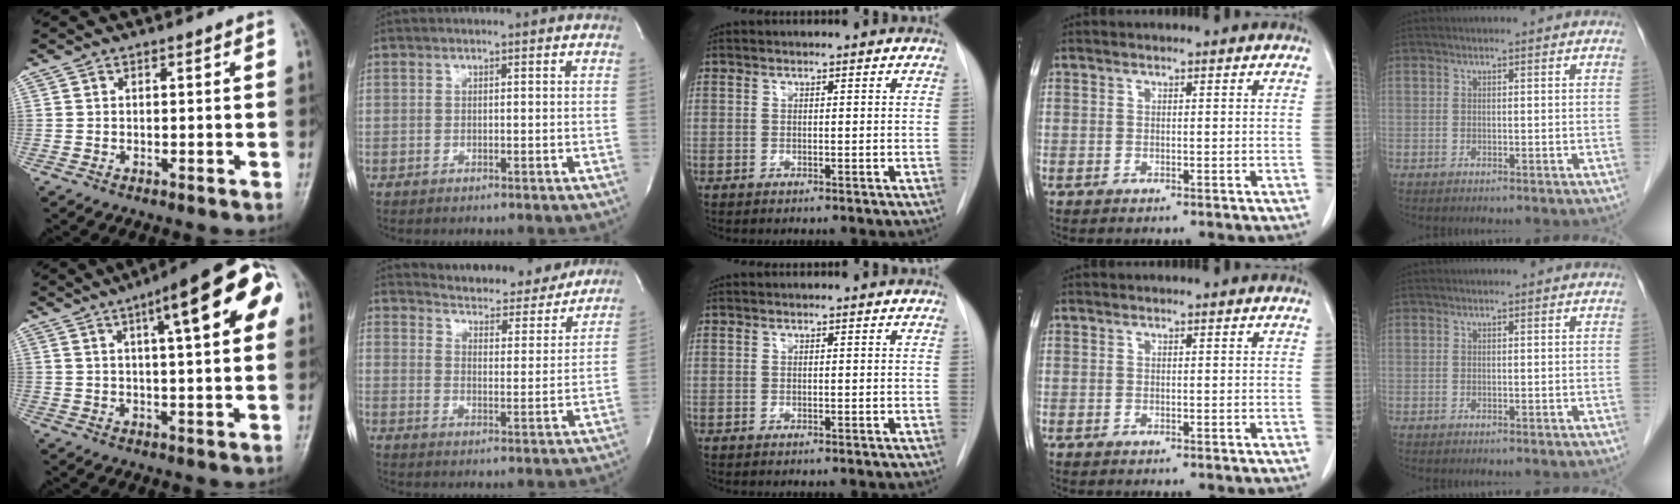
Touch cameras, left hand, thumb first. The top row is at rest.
{"thumb": {"total": 16.2, "force": [5.7, 4.0, 14.6], "torque": [-0.178, 0.016, 0.068]}, "index": {"total": 12.3, "force": [11.9, 2.6, 1.6], "torque": [-0.014, -0.024, 0.153]}}